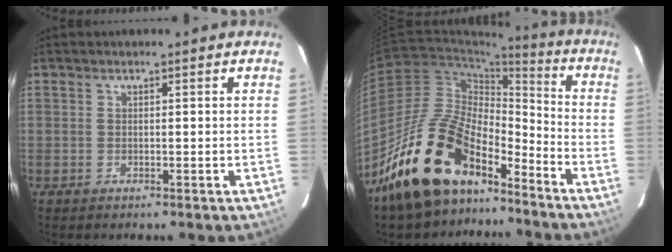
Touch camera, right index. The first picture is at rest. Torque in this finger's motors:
{"motor_torque": [1.14, -1.00, 1.05, 0.21]}